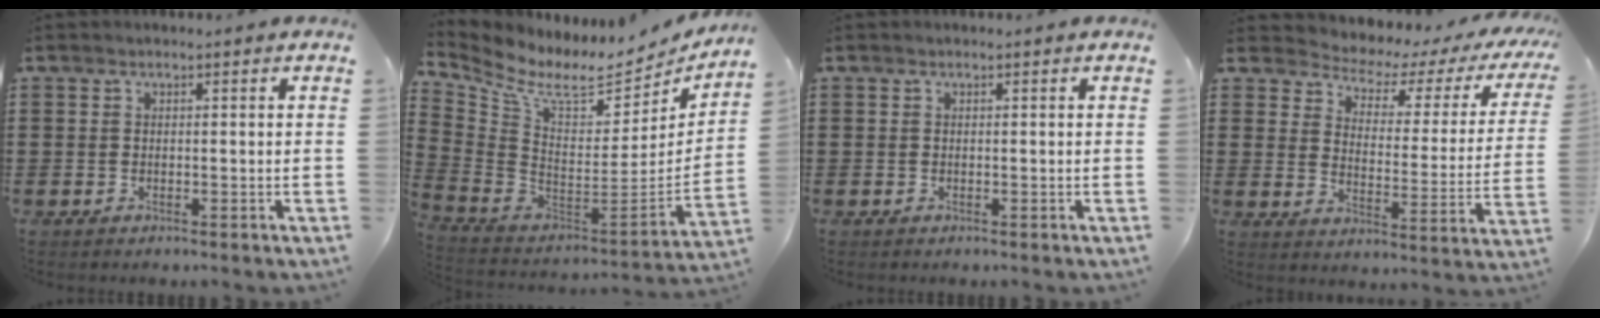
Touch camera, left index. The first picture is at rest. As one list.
[{"total": 8.0, "force": [5.5, 3.2, 4.8], "torque": [-0.113, -0.052, 0.093]}, {"total": 0.0}, {"total": 3.4, "force": [2.9, 1.3, 1.3], "torque": [-0.037, -0.028, 0.037]}]